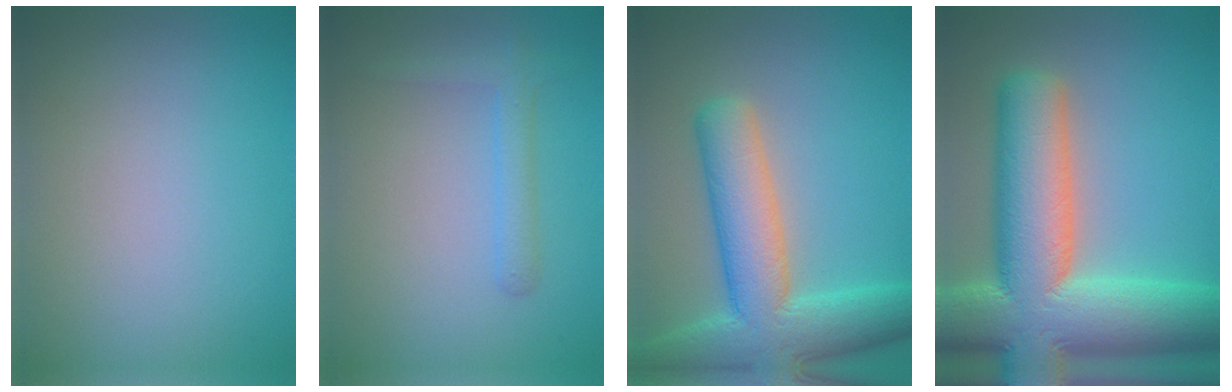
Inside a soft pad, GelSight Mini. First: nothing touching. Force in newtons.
{"total": 1.9, "press": 1.9, "slide": 0.1}
{"total": 10.0, "press": 9.9, "slide": 0.8}
{"total": 15.9, "press": 15.9, "slide": 1.0}